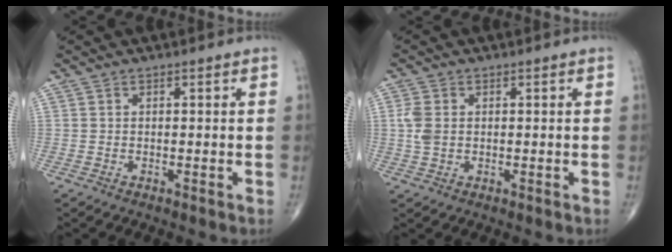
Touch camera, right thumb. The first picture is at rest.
{"total": 3.8, "force": [0.3, 2.7, 2.7], "torque": [-0.066, 0.004, 0.006]}